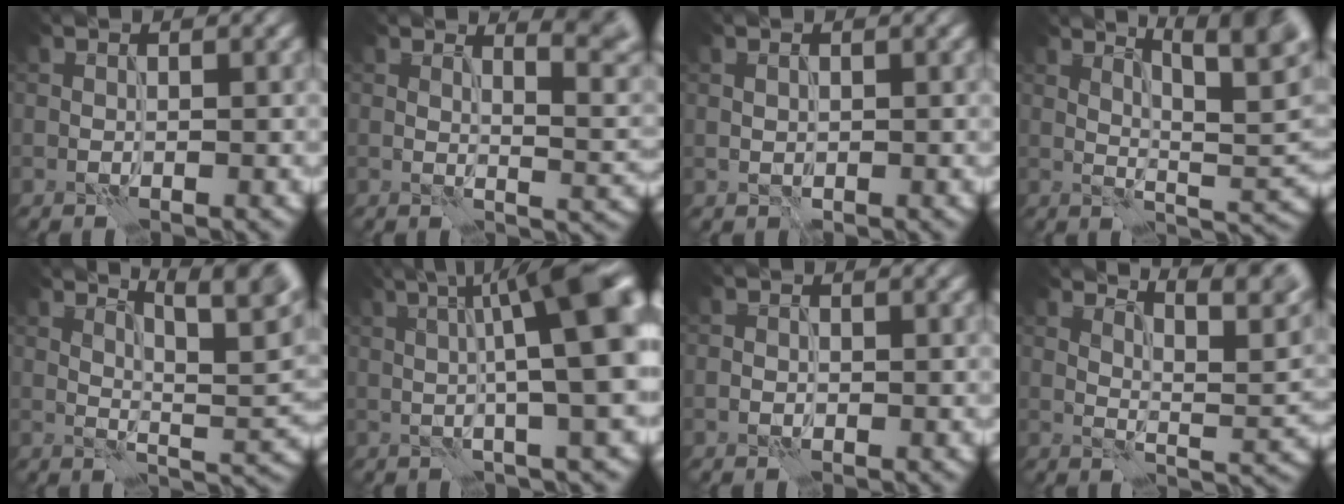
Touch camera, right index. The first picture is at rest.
{"total": 5.8, "force": [3.6, 1.8, 4.1], "torque": [-0.033, 0.010, 0.054]}
{"total": 0.0}
{"total": 9.0, "force": [4.7, 2.8, 7.1], "torque": [-0.091, 0.011, 0.063]}
{"total": 8.7, "force": [5.3, 2.5, 6.5], "torque": [-0.088, 0.008, 0.070]}
{"total": 12.8, "force": [2.3, 3.4, 12.2], "torque": [-0.132, 0.027, 0.026]}
{"total": 0.8, "force": [-0.3, 0.6, 0.3], "torque": [-0.002, -0.001, -0.002]}
{"total": 8.8, "force": [6.4, 2.2, 5.6], "torque": [-0.084, 0.008, 0.088]}